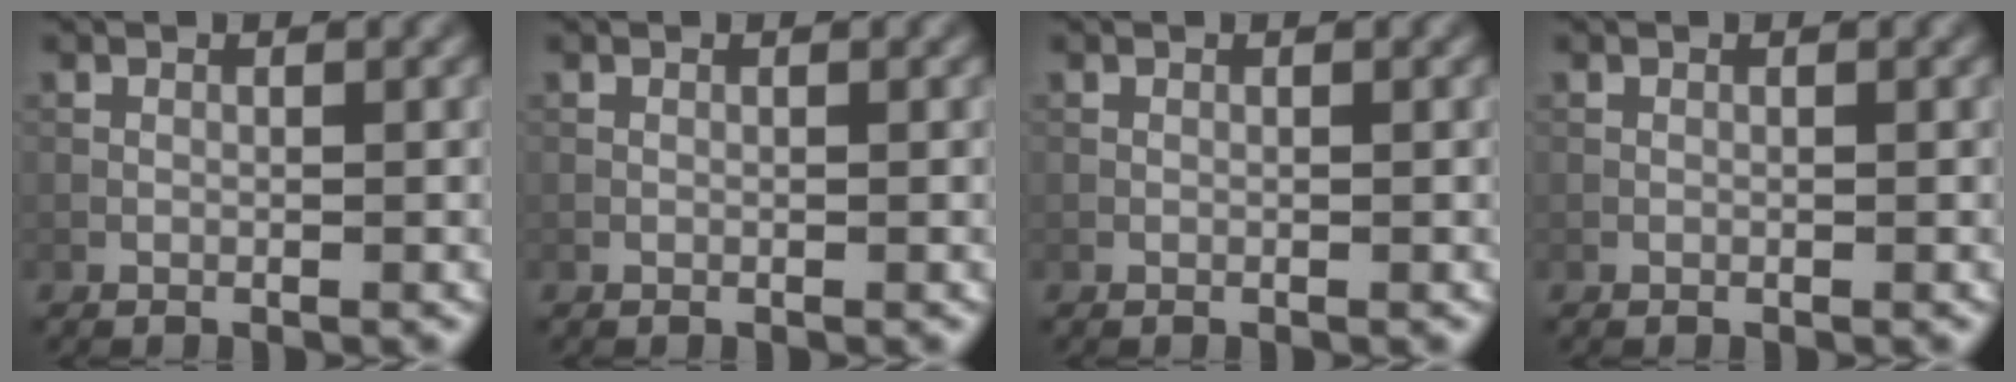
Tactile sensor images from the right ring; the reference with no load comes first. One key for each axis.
{"total": 0.0}
{"total": 0.0}
{"total": 0.0}